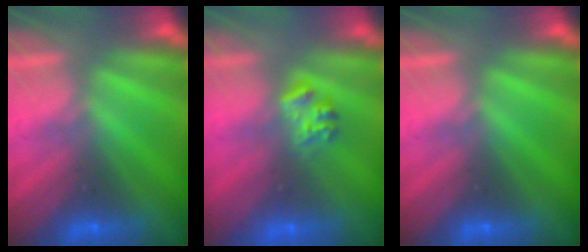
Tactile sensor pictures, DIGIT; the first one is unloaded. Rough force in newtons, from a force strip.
{"total": 2.3}
{"total": 0.0}